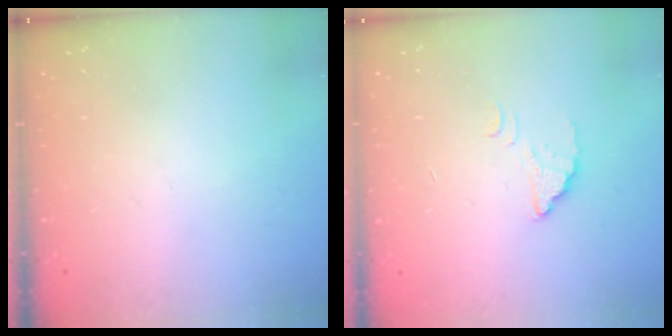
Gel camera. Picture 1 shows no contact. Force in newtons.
{"total": 2.6, "press": 2.6, "slide": 0.1}